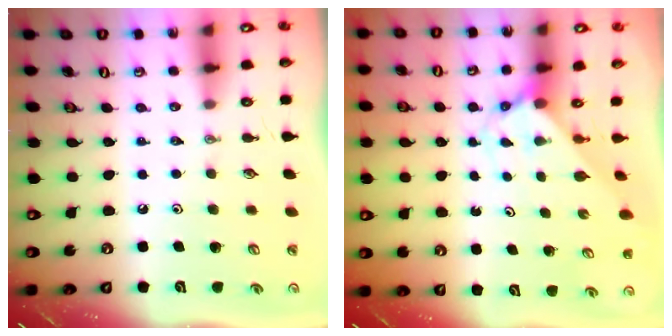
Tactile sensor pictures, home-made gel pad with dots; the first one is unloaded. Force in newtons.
{"total": 2.4, "press": 2.4, "slide": 0.2}